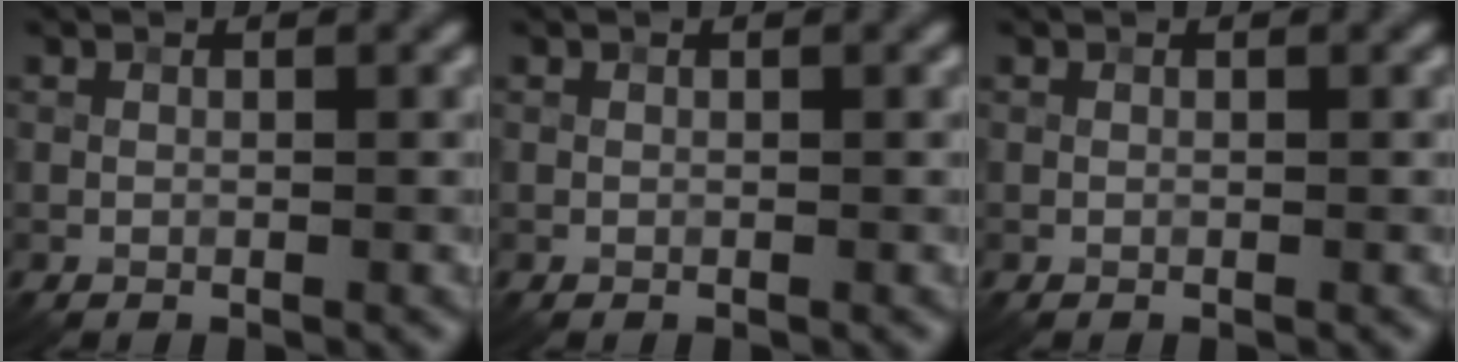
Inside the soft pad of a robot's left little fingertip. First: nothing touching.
{"total": 0.0}
{"total": 0.0}